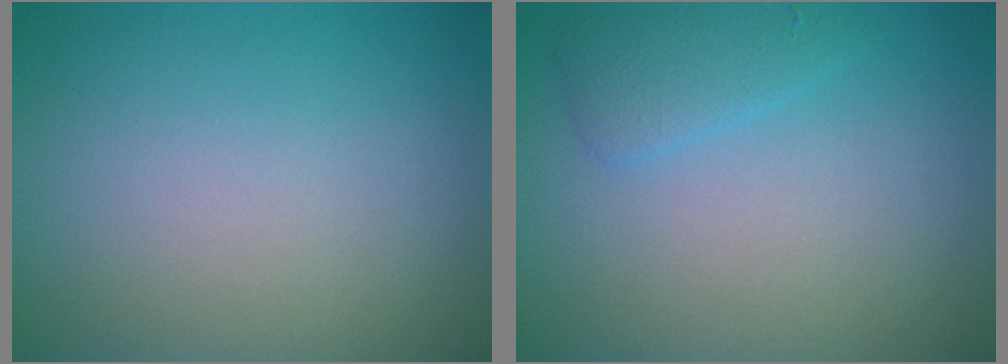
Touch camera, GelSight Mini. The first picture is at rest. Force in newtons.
{"total": 1.9, "press": 1.9, "slide": 0.1}